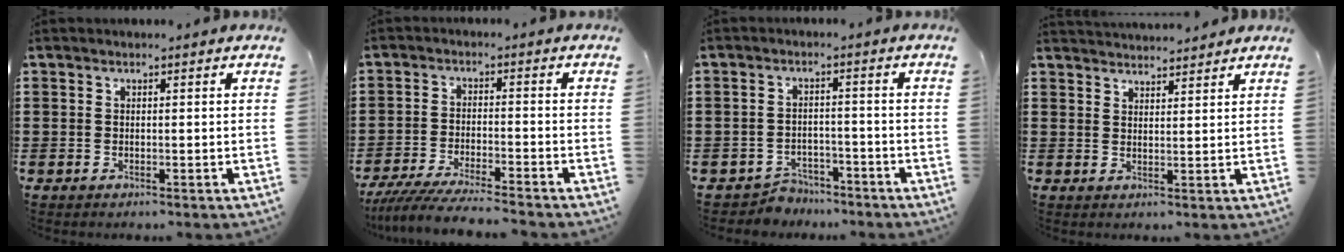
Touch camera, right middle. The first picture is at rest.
{"total": 5.5, "force": [-5.2, 0.0, 1.9], "torque": [-0.050, -0.016, -0.105]}
{"total": 3.2, "force": [-3.1, 0.8, -0.3], "torque": [-0.007, 0.002, -0.068]}
{"total": 2.9, "force": [2.9, 0.0, -0.3], "torque": [-0.002, -0.006, 0.056]}